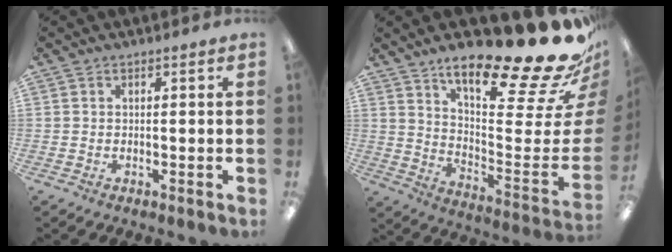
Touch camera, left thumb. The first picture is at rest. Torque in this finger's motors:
{"motor_torque": [2.35, 2.32, 0.96, -1.80, 0.08]}